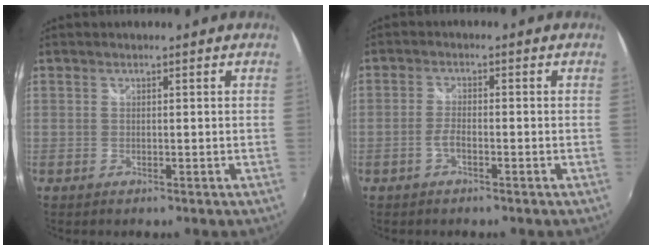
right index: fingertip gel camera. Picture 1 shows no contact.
{"total": 2.2, "force": [-1.4, 0.5, 1.6], "torque": [-0.042, 0.005, -0.032]}